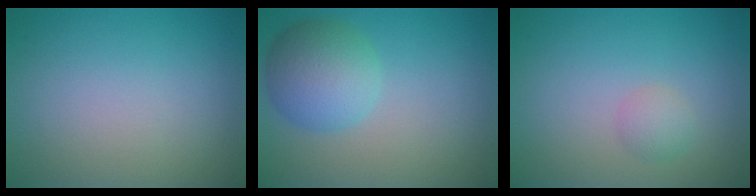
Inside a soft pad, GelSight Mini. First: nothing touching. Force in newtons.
{"total": 5.0, "press": 5.0, "slide": 0.3}
{"total": 1.4, "press": 1.4, "slide": 0.0}